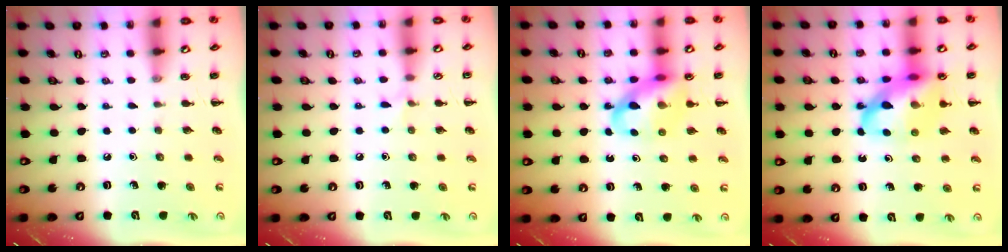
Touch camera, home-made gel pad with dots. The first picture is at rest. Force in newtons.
{"total": 3.9, "press": 3.6, "slide": 1.5}
{"total": 11.9, "press": 11.5, "slide": 3.3}
{"total": 15.9, "press": 15.4, "slide": 3.8}